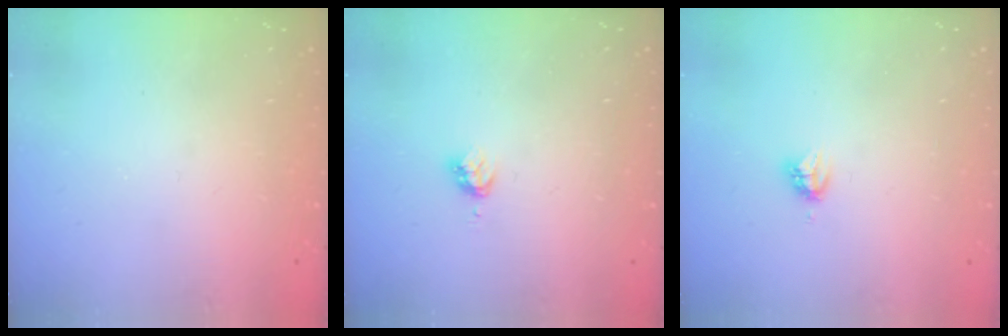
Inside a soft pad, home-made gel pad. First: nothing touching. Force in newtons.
{"total": 2.9, "press": 2.8, "slide": 0.4}
{"total": 3.2, "press": 3.2, "slide": 0.4}